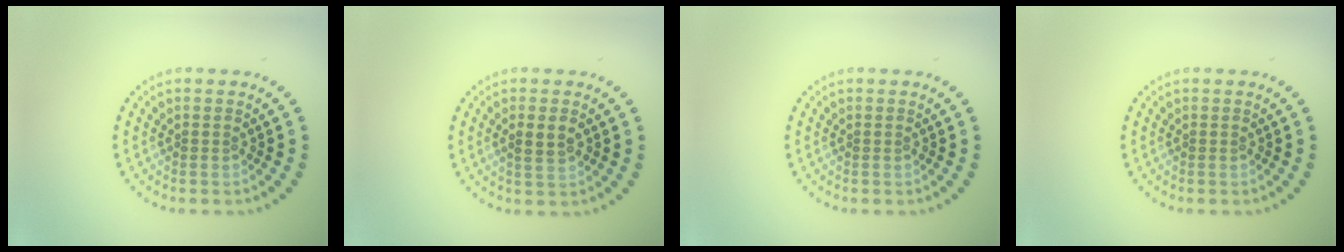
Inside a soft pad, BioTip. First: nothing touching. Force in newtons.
{"total": 1.9, "press": 1.9, "slide": 0.4}
{"total": 0.0}
{"total": 0.0}